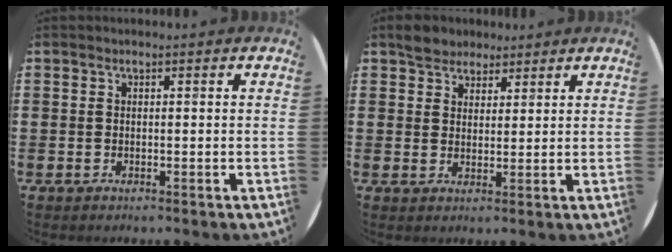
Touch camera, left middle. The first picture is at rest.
{"total": 3.4, "force": [2.9, 1.7, -0.1], "torque": [-0.001, 0.006, 0.055]}